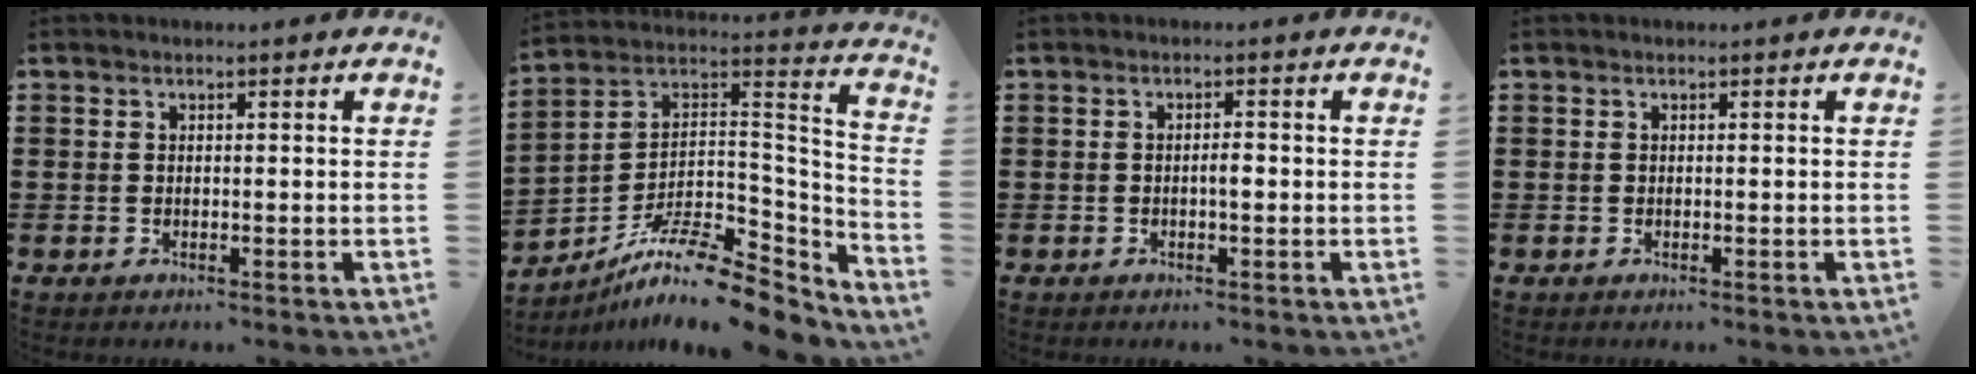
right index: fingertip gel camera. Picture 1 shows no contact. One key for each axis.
{"total": 12.1, "fx": -9.4, "fy": 2.8, "fz": 7.1, "tx": -0.129, "ty": 0.014, "tz": -0.179}
{"total": 1.6, "fx": -0.4, "fy": 0.4, "fz": 1.5, "tx": -0.029, "ty": 0.001, "tz": -0.007}
{"total": 0.0}